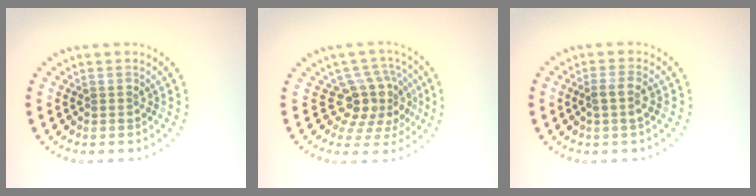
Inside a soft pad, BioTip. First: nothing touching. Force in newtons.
{"total": 4.1, "press": 3.1, "slide": 2.7}
{"total": 1.7, "press": 1.4, "slide": 0.9}